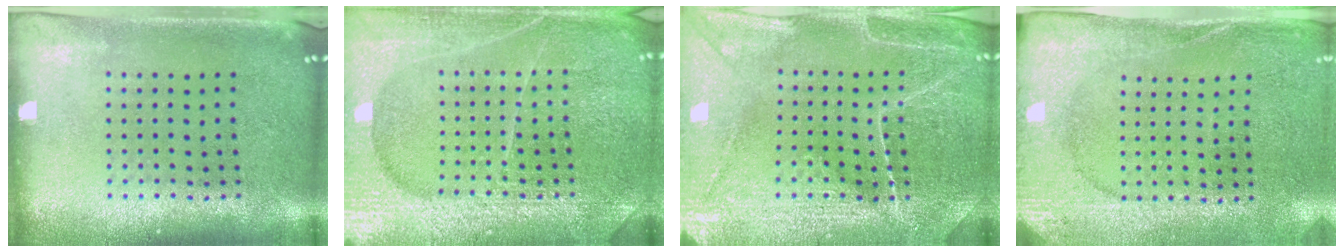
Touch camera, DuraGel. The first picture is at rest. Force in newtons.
{"total": 6.6, "press": 6.6, "slide": 0.8}
{"total": 4.0, "press": 3.9, "slide": 1.1}
{"total": 2.6, "press": 2.5, "slide": 0.6}